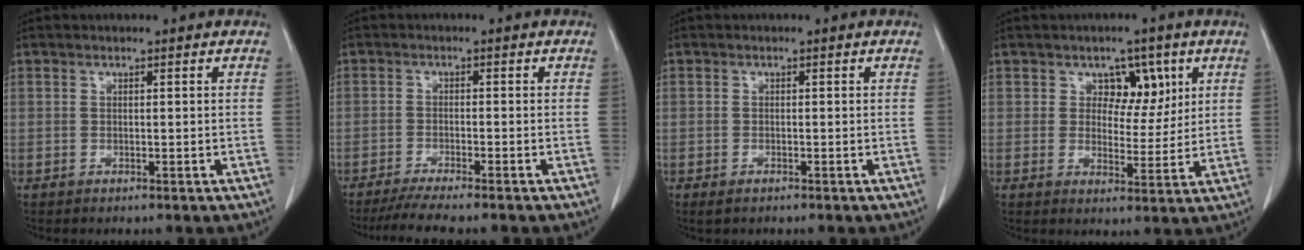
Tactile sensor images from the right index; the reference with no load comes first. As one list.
[{"total": 7.5, "force": [-6.4, 0.0, 3.9], "torque": [-0.051, -0.018, -0.102]}, {"total": 1.2, "force": [-0.8, 0.5, 0.7], "torque": [-0.015, -0.002, -0.009]}, {"total": 5.5, "force": [2.5, 3.9, 3.0], "torque": [-0.027, 0.005, 0.037]}]